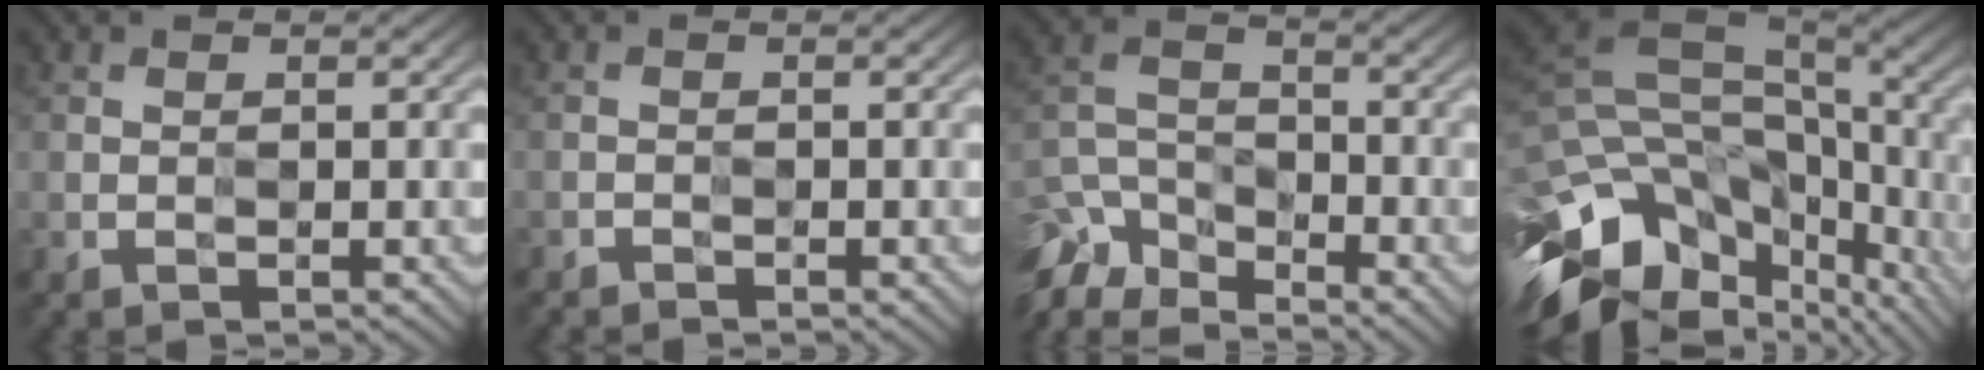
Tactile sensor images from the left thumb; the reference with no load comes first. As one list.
[{"total": 1.0, "force": [-1.0, 0.1, -0.1], "torque": [0.000, -0.004, -0.023]}, {"total": 9.5, "force": [-7.7, 3.8, 4.2], "torque": [-0.103, -0.012, -0.159]}, {"total": 16.2, "force": [-6.9, 9.4, 11.2], "torque": [-0.260, -0.007, -0.108]}]